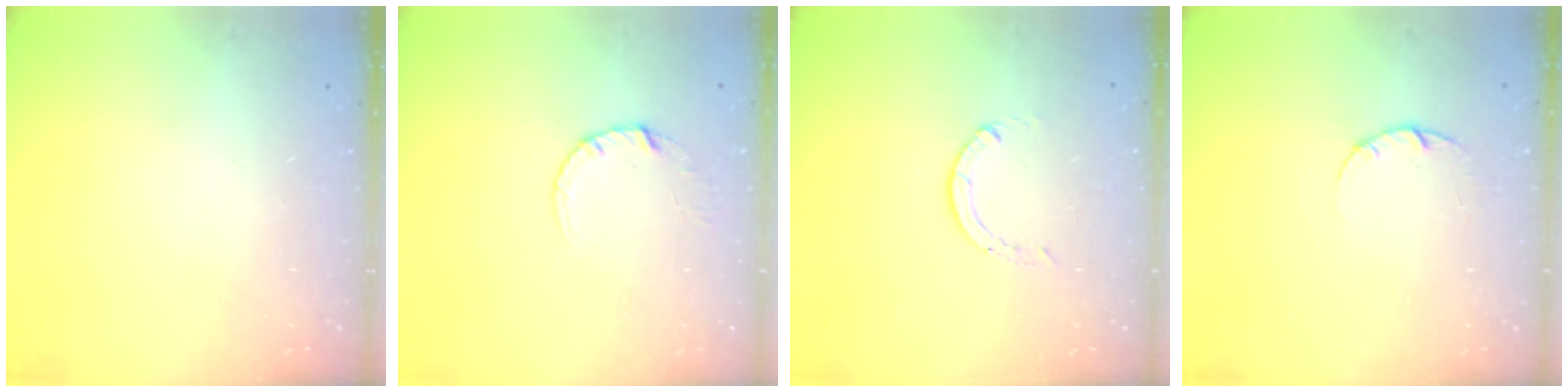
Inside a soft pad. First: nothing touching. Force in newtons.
{"total": 2.7, "press": 2.7, "slide": 0.2}
{"total": 0.0}
{"total": 2.2, "press": 2.2, "slide": 0.3}